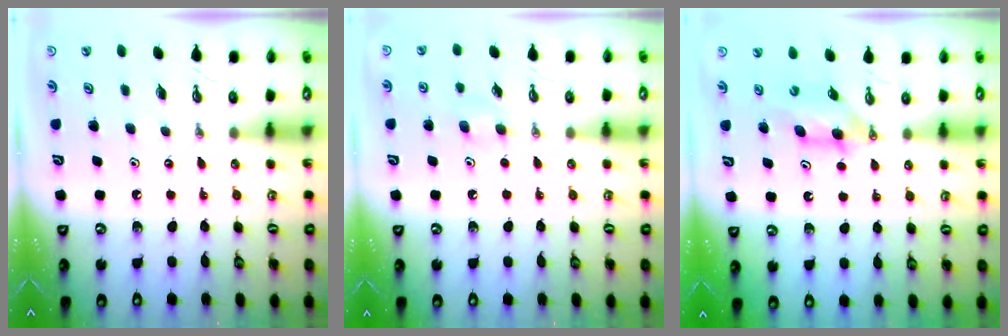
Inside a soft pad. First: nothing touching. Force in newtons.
{"total": 4.7, "press": 4.5, "slide": 1.2}
{"total": 4.5, "press": 4.3, "slide": 1.4}